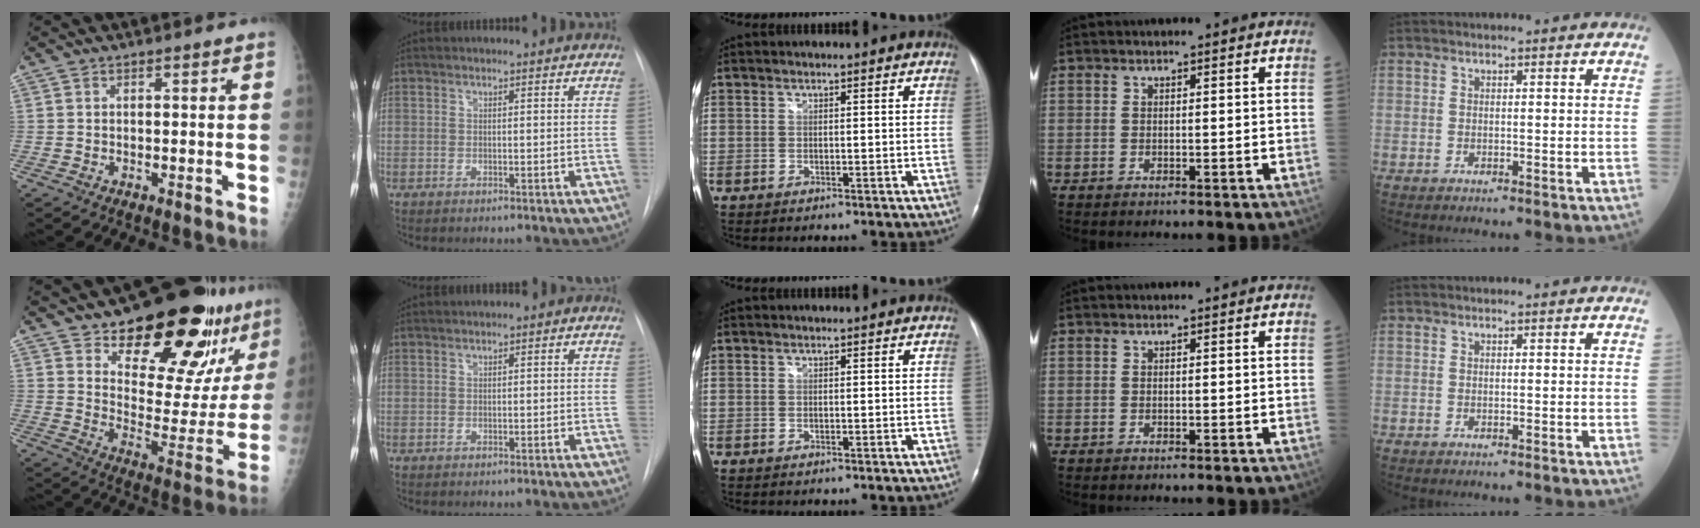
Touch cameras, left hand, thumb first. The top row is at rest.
{"thumb": {"total": 24.5, "force": [17.3, 9.5, 14.6], "torque": [-0.161, -0.112, 0.248]}, "index": {"total": 2.0, "force": [-0.2, 1.0, 1.6], "torque": [-0.023, 0.016, -0.004]}}